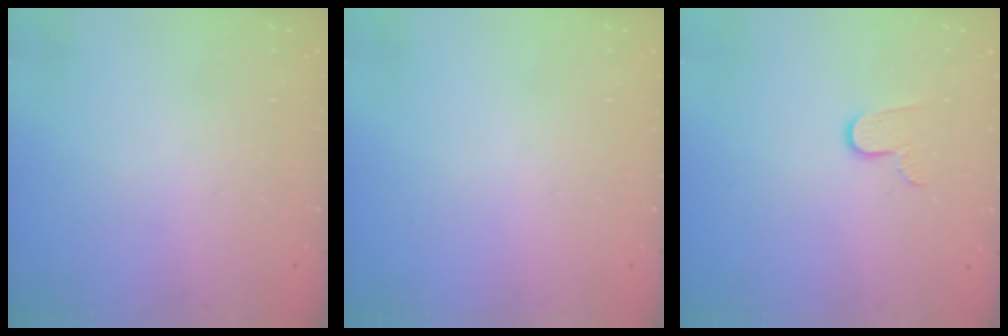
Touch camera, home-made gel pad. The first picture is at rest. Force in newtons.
{"total": 0.0}
{"total": 6.1, "press": 6.1, "slide": 0.6}